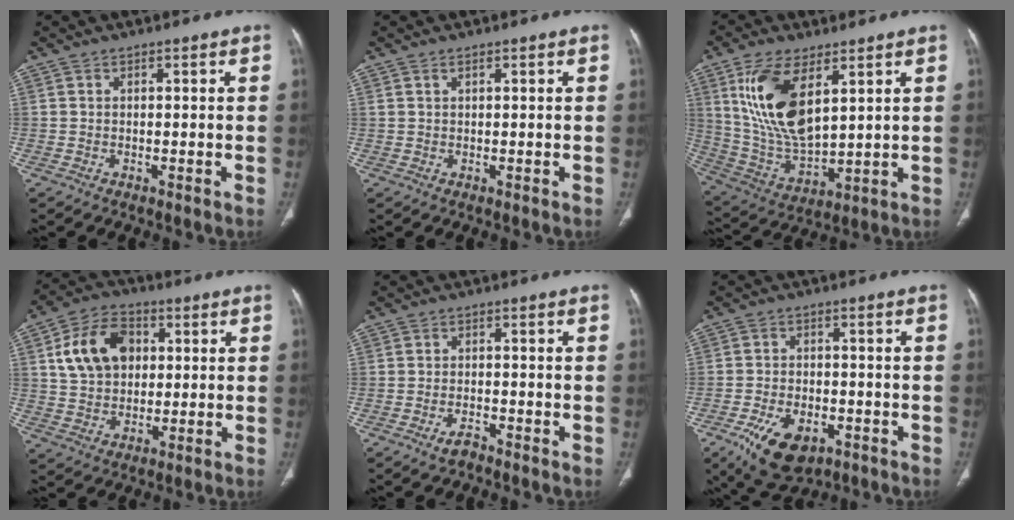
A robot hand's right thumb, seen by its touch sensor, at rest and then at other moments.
{"total": 0.6, "force": [0.4, 0.2, 0.3], "torque": [-0.010, 0.002, 0.010]}
{"total": 16.4, "force": [6.4, 7.6, 13.1], "torque": [-0.252, -0.027, 0.138]}
{"total": 12.7, "force": [3.0, 9.2, 8.1], "torque": [-0.123, 0.008, 0.052]}
{"total": 2.3, "force": [-1.8, 0.8, 1.2], "torque": [-0.030, 0.008, -0.033]}
{"total": 11.6, "force": [-5.7, 6.7, 7.6], "torque": [-0.123, 0.017, -0.086]}